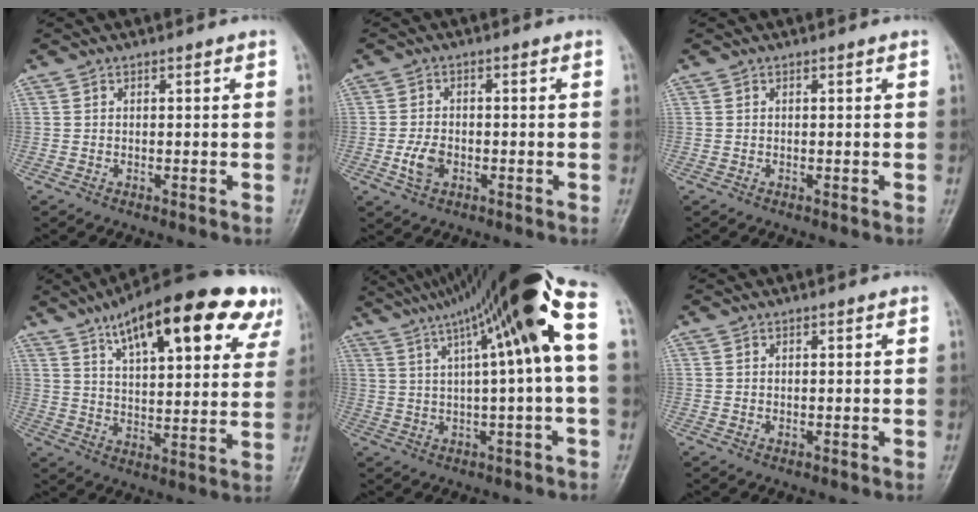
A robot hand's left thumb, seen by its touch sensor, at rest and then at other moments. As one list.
[{"total": 4.2, "force": [-1.4, 2.8, 2.8], "torque": [-0.054, 0.006, -0.026]}, {"total": 0.0}, {"total": 25.2, "force": [14.0, 8.6, 19.1], "torque": [-0.243, -0.019, 0.203]}, {"total": 20.6, "force": [7.3, 2.3, 19.1], "torque": [-0.310, 0.043, 0.114]}, {"total": 0.7, "force": [0.1, 0.5, 0.5], "torque": [-0.006, -0.001, 0.004]}]